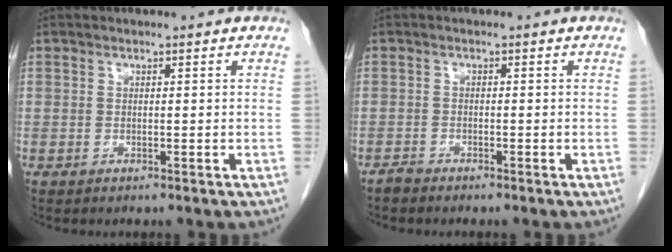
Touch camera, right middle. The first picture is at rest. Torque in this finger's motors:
{"motor_torque": [0.13, -0.07, 0.02, 0.01]}